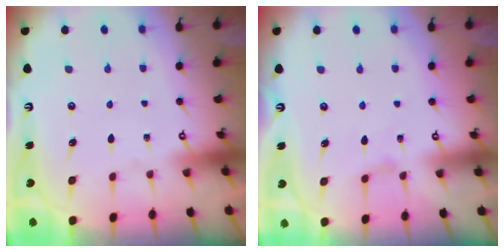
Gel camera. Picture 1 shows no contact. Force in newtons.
{"total": 1.8, "press": 1.7, "slide": 0.4}